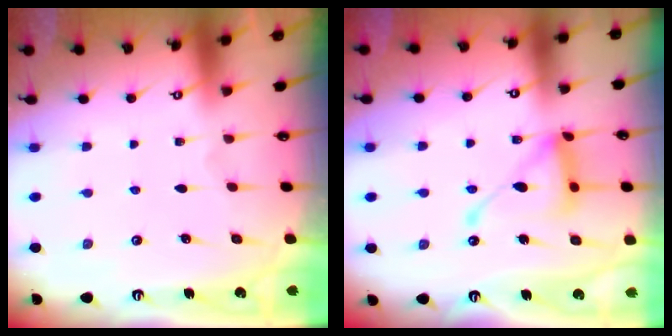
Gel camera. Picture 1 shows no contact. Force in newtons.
{"total": 15.1, "press": 15.0, "slide": 1.4}